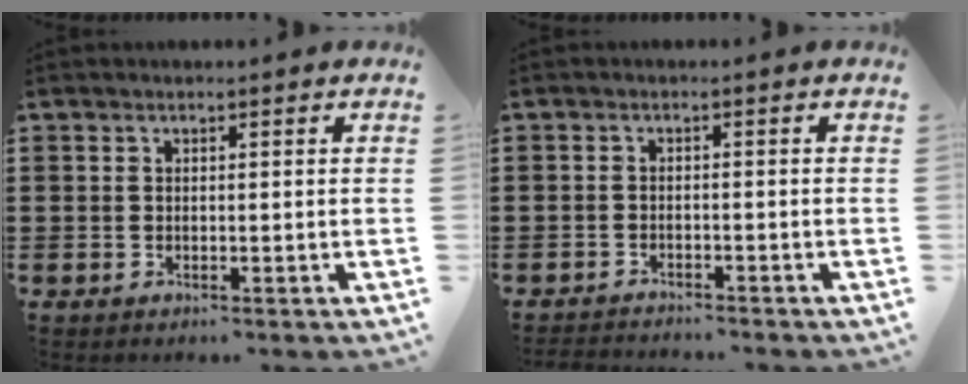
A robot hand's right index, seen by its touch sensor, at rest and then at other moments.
{"total": 1.6, "force": [-1.6, 0.0, -0.2], "torque": [-0.001, 0.003, -0.035]}